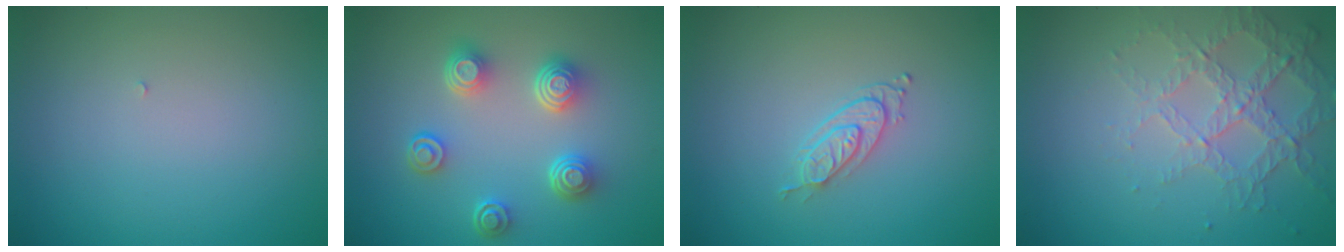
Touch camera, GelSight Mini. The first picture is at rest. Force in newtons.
{"total": 4.6, "press": 3.5, "slide": 3.0}
{"total": 2.0, "press": 1.4, "slide": 1.4}
{"total": 4.0, "press": 3.0, "slide": 2.8}